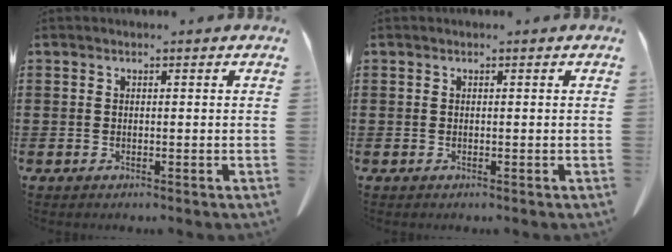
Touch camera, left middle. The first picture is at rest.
{"total": 0.0}